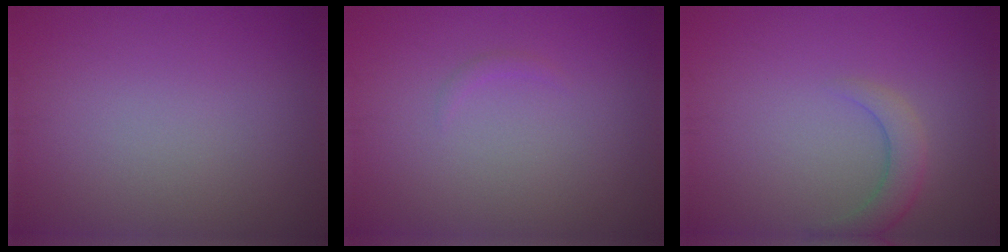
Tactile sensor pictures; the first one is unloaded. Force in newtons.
{"total": 0.5, "press": 0.5, "slide": 0.1}
{"total": 2.5, "press": 2.5, "slide": 0.2}